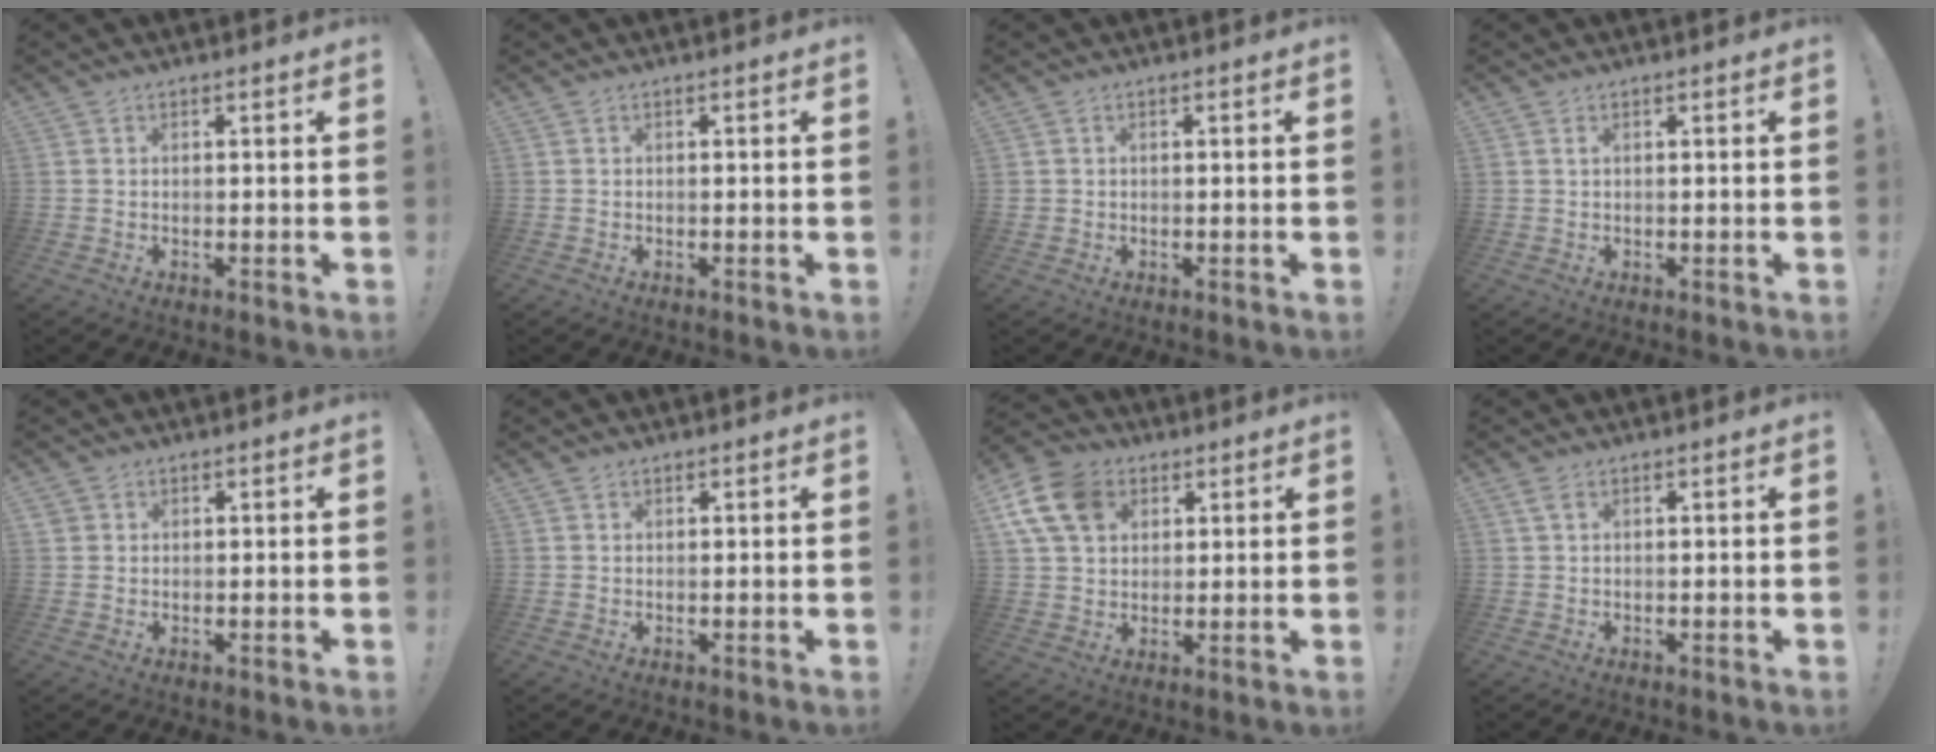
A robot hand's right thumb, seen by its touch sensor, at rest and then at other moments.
{"total": 0.0}
{"total": 0.8, "force": [-0.1, 0.7, 0.2], "torque": [-0.007, 0.003, 0.000]}
{"total": 0.8, "force": [0.4, 0.2, 0.7], "torque": [-0.015, 0.001, 0.008]}
{"total": 1.4, "force": [0.6, 1.2, 0.4], "torque": [-0.006, -0.001, 0.012]}
{"total": 0.8, "force": [0.6, 0.4, 0.0], "torque": [0.007, -0.004, 0.011]}
{"total": 13.3, "force": [5.3, 9.8, 7.2], "torque": [-0.134, -0.017, 0.107]}
{"total": 1.7, "force": [0.7, 0.7, 1.3], "torque": [-0.021, 0.001, 0.012]}